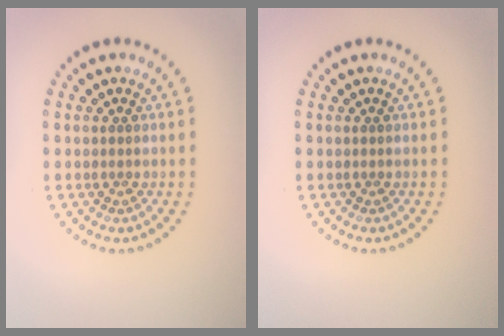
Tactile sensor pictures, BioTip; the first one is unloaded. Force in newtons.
{"total": 0.0}